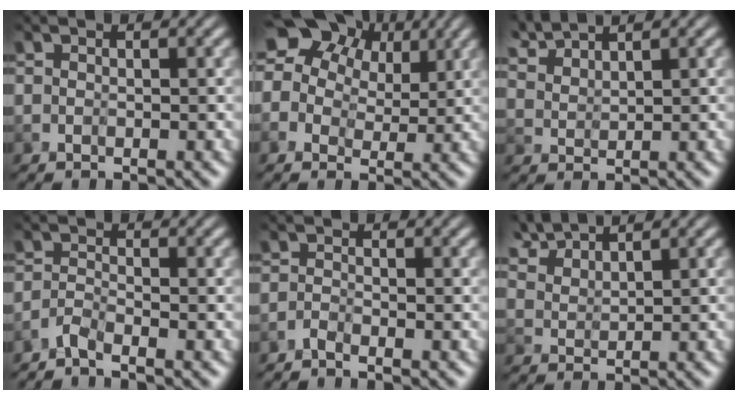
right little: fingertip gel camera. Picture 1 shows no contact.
{"total": 12.1, "force": [5.7, 8.1, 7.0], "torque": [-0.089, 0.038, 0.068]}
{"total": 3.0, "force": [2.7, 0.7, 1.1], "torque": [-0.030, 0.011, 0.059]}
{"total": 1.6, "force": [-1.4, 0.1, 0.8], "torque": [-0.017, -0.001, -0.035]}
{"total": 1.0, "force": [-0.8, 0.1, 0.5], "torque": [-0.010, 0.000, -0.020]}
{"total": 3.6, "force": [3.1, 1.1, 1.5], "torque": [-0.040, 0.008, 0.068]}